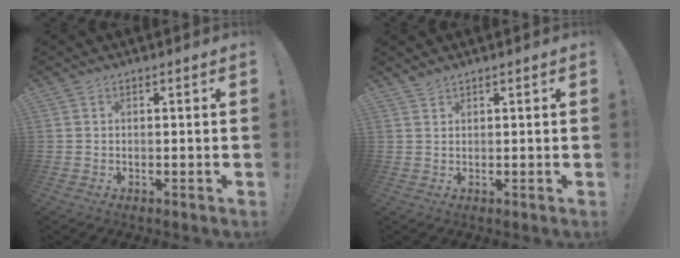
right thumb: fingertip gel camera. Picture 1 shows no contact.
{"total": 1.4, "force": [1.3, 0.4, 0.4], "torque": [-0.003, -0.003, 0.023]}